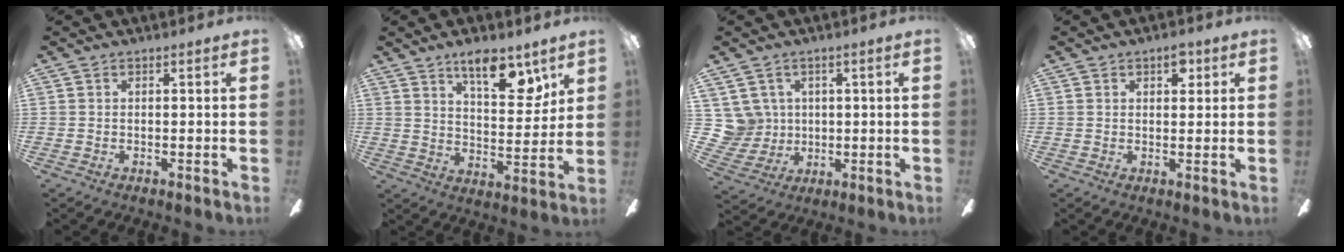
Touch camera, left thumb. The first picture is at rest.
{"total": 12.6, "force": [8.3, 4.7, 8.2], "torque": [-0.113, -0.040, 0.139]}
{"total": 7.8, "force": [2.8, 7.3, 0.9], "torque": [-0.048, -0.008, 0.060]}
{"total": 4.1, "force": [2.3, 2.2, 2.6], "torque": [-0.024, -0.005, 0.032]}